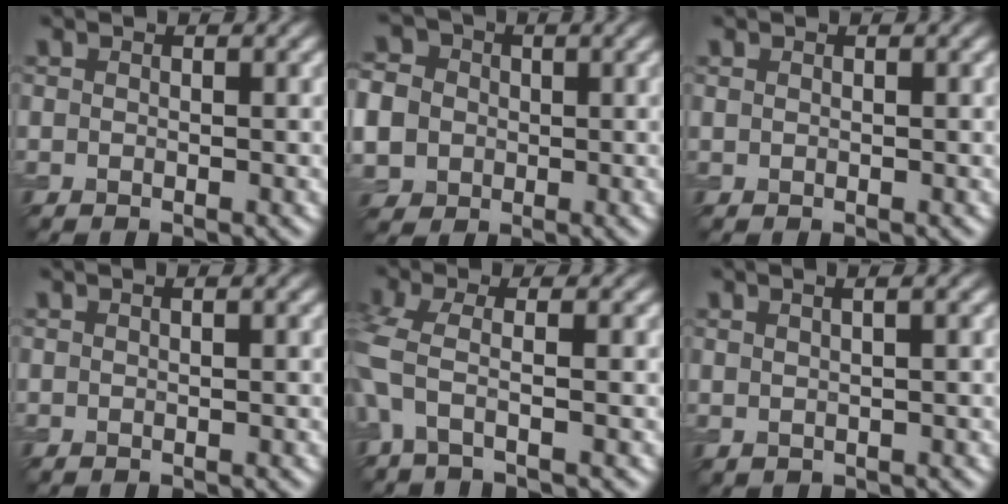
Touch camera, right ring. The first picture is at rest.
{"total": 8.0, "force": [-0.5, 7.3, 3.0], "torque": [-0.085, 0.011, -0.036]}
{"total": 0.0}
{"total": 1.2, "force": [0.8, 0.5, 0.7], "torque": [-0.002, -0.002, 0.003]}
{"total": 3.6, "force": [-0.7, 1.0, 3.3], "torque": [-0.087, -0.006, -0.024]}
{"total": 3.6, "force": [2.0, 1.6, 2.5], "torque": [-0.014, 0.016, 0.007]}